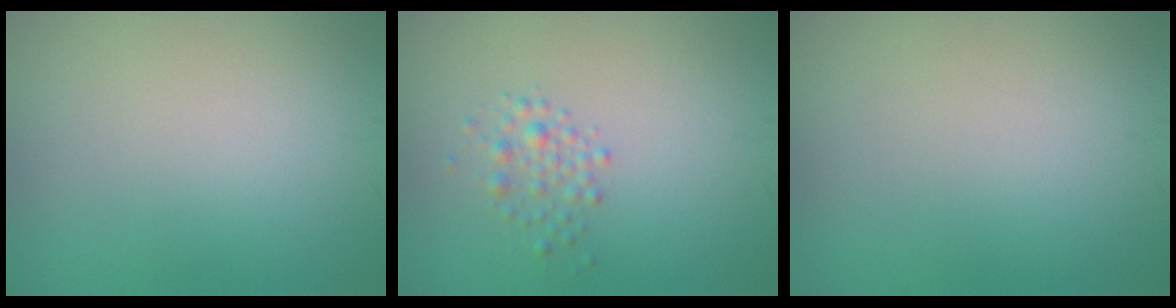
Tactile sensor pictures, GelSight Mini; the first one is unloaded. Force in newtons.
{"total": 1.7, "press": 1.7, "slide": 0.0}
{"total": 0.0}